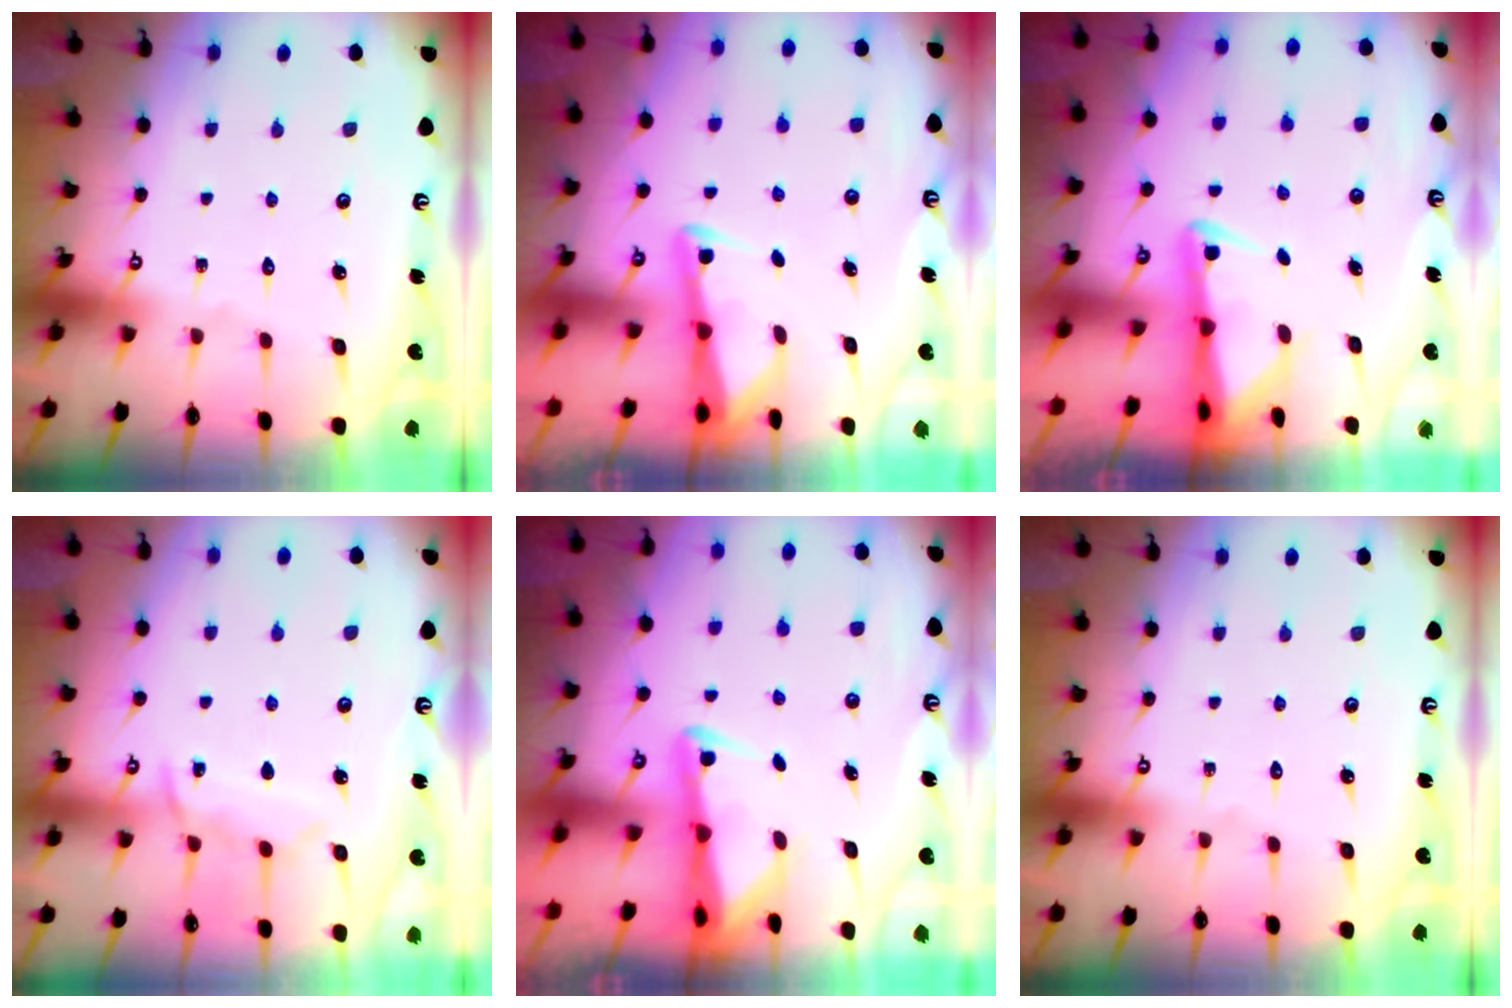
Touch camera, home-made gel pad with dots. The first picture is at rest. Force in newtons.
{"total": 3.3, "press": 3.3, "slide": 0.3}
{"total": 2.5, "press": 2.4, "slide": 0.5}
{"total": 9.0, "press": 8.9, "slide": 1.0}
{"total": 2.2, "press": 2.1, "slide": 0.4}
{"total": 0.0}